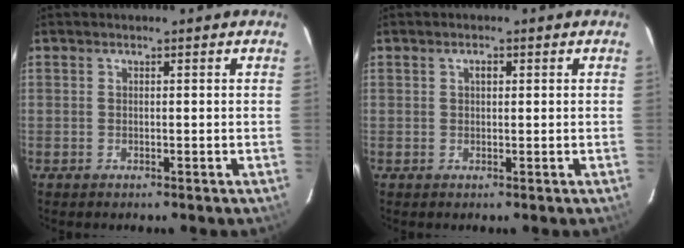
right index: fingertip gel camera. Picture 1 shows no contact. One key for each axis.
{"total": 1.2, "fx": 0.4, "fy": 0.7, "fz": 0.9, "tx": -0.013, "ty": 0.006, "tz": 0.006}